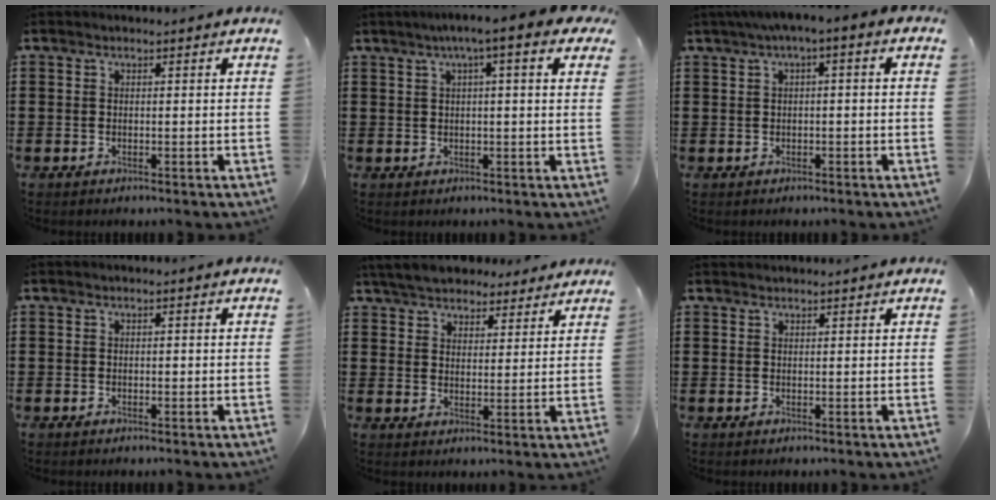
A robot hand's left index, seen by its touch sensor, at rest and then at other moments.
{"total": 5.4, "force": [2.4, 0.1, 4.8], "torque": [-0.096, 0.008, 0.040]}
{"total": 2.1, "force": [-0.8, 0.3, 1.9], "torque": [-0.032, 0.003, -0.018]}
{"total": 0.0}
{"total": 5.7, "force": [5.4, 1.6, 1.2], "torque": [-0.044, -0.012, 0.100]}
{"total": 0.9, "force": [0.9, 0.1, 0.0], "torque": [-0.002, -0.001, 0.018]}